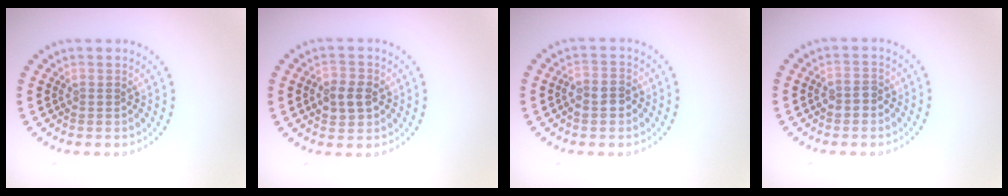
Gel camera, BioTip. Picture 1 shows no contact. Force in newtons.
{"total": 2.8, "press": 2.8, "slide": 0.3}
{"total": 2.3, "press": 2.1, "slide": 0.8}
{"total": 1.7, "press": 1.6, "slide": 0.3}